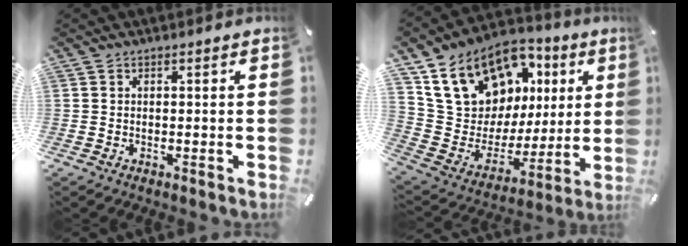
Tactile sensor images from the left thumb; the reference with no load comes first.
{"total": 18.6, "force": [11.4, 12.7, 7.5], "torque": [-0.145, -0.074, 0.225]}